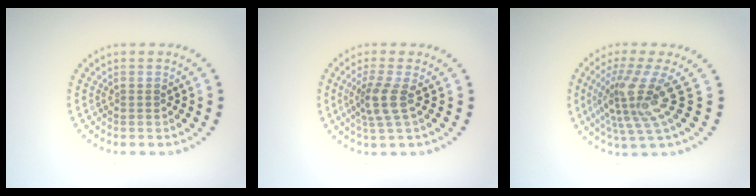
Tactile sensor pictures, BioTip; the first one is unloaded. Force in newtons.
{"total": 2.7, "press": 2.0, "slide": 1.8}
{"total": 4.8, "press": 3.2, "slide": 3.6}